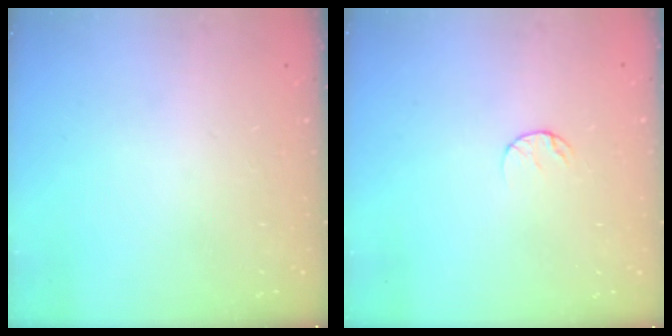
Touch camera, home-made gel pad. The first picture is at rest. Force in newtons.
{"total": 5.9, "press": 5.9, "slide": 0.6}